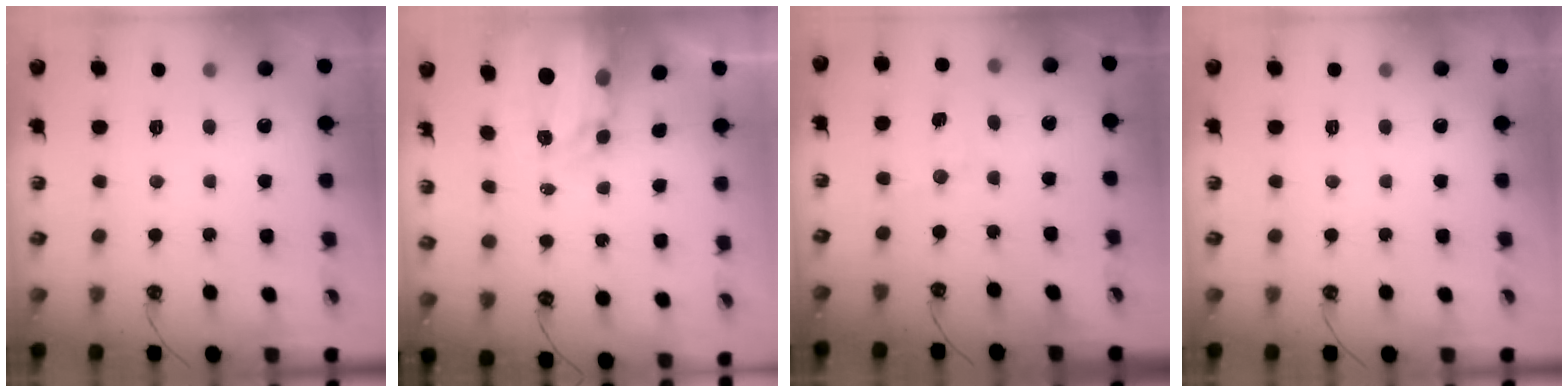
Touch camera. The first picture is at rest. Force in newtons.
{"total": 5.0, "press": 5.0, "slide": 0.4}
{"total": 5.1, "press": 5.1, "slide": 0.5}
{"total": 0.0}